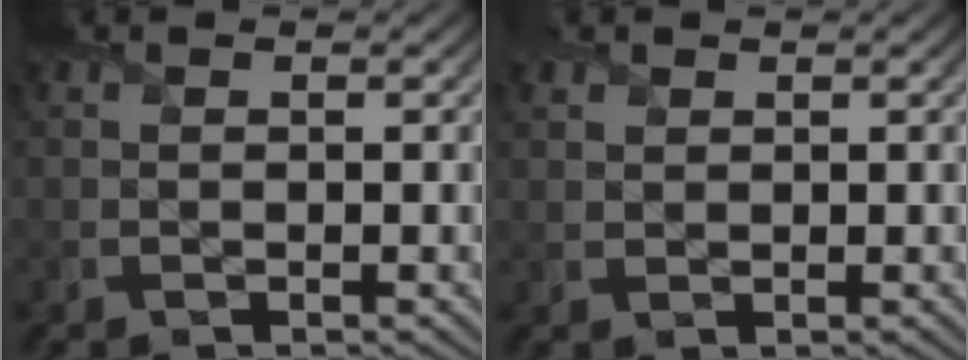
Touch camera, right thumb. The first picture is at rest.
{"total": 1.2, "force": [1.0, 0.6, 0.3], "torque": [-0.011, 0.001, 0.023]}